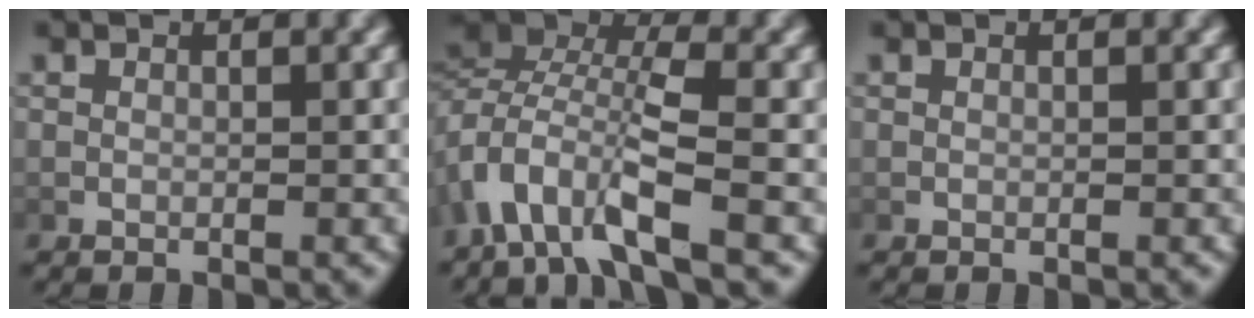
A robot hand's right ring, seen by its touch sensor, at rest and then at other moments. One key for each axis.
{"total": 6.4, "fx": 0.9, "fy": 3.9, "fz": 5.1, "tx": -0.106, "ty": 0.003, "tz": 0.004}
{"total": 0.0}